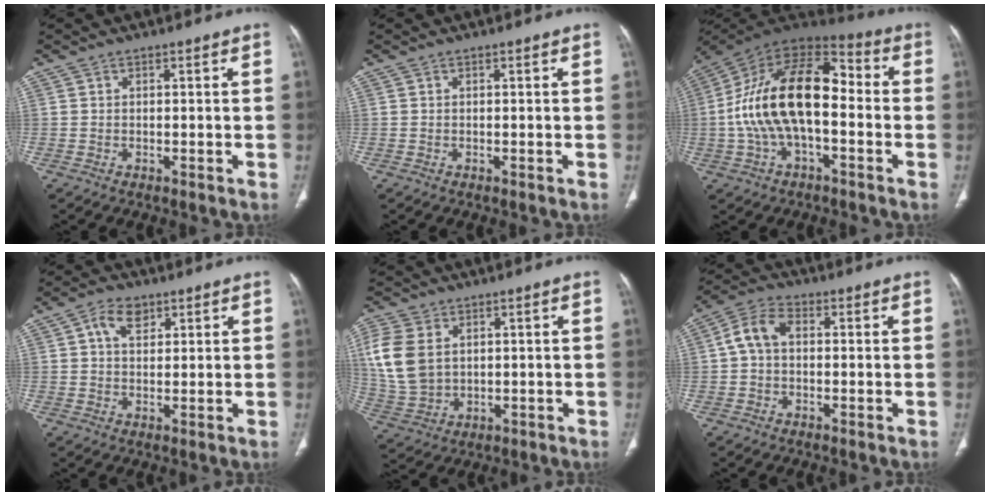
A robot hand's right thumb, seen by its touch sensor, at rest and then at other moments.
{"total": 0.0}
{"total": 20.9, "force": [-1.7, 10.8, 17.8], "torque": [-0.319, 0.047, -0.035]}
{"total": 5.0, "force": [2.3, 3.2, 3.1], "torque": [-0.042, -0.001, 0.038]}
{"total": 11.6, "force": [2.4, 8.3, 7.7], "torque": [-0.172, -0.005, 0.057]}
{"total": 6.5, "force": [0.4, 4.4, 4.8], "torque": [-0.091, 0.024, 0.000]}